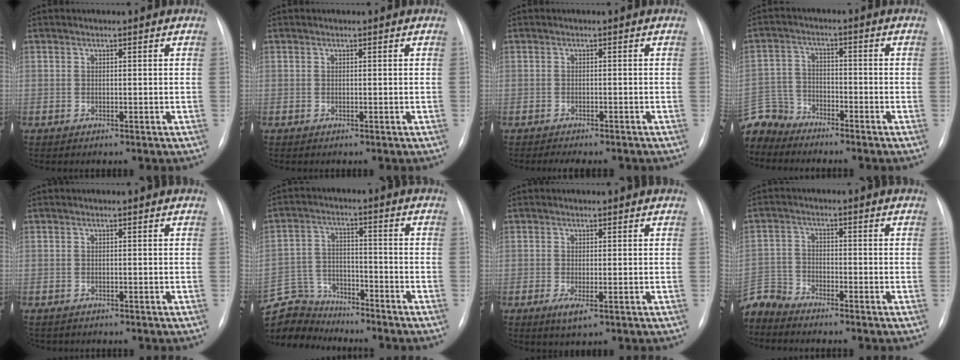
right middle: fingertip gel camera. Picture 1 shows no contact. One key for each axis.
{"total": 0.0}
{"total": 5.4, "fx": -4.7, "fy": 1.5, "fz": 2.2, "tx": -0.025, "ty": -0.001, "tz": -0.059}
{"total": 7.4, "fx": -7.0, "fy": 2.4, "fz": -0.3, "tx": 0.000, "ty": 0.006, "tz": -0.143}
{"total": 1.8, "fx": -1.5, "fy": 1.0, "fz": 0.3, "tx": -0.006, "ty": 0.000, "tz": -0.018}
{"total": 10.6, "fx": -10.2, "fy": 2.6, "fz": 0.1, "tx": -0.013, "ty": 0.021, "tz": -0.191}
{"total": 2.4, "fx": -0.9, "fy": 0.5, "fz": 2.2, "tx": -0.037, "ty": -0.007, "tz": -0.011}
{"total": 5.1, "fx": -5.1, "fy": 0.5, "fz": -0.2, "tx": 0.003, "ty": -0.003, "tz": -0.102}